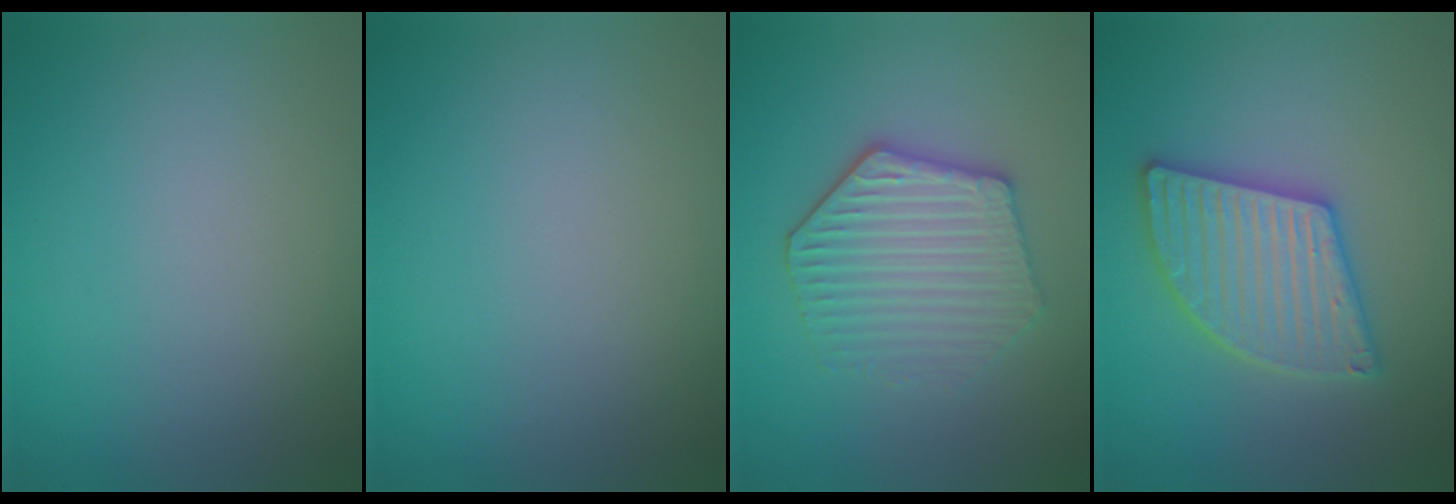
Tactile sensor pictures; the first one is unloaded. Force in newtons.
{"total": 0.0}
{"total": 4.4, "press": 4.0, "slide": 1.8}
{"total": 5.4, "press": 5.4, "slide": 0.6}